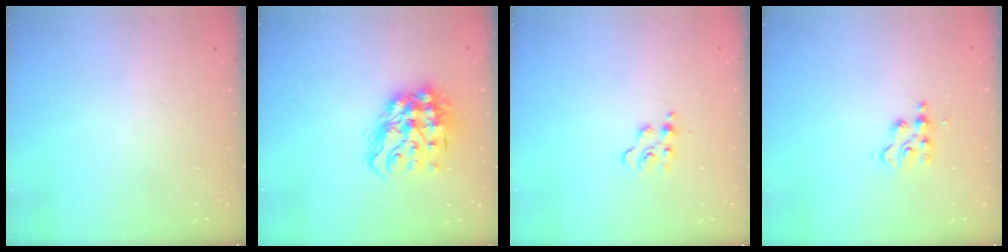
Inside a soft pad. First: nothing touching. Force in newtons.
{"total": 14.9, "press": 14.8, "slide": 1.5}
{"total": 5.0, "press": 5.0, "slide": 0.5}
{"total": 2.7, "press": 2.6, "slide": 0.3}